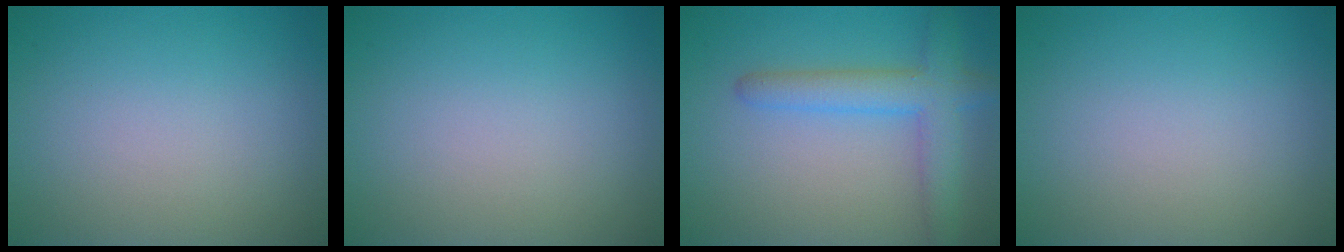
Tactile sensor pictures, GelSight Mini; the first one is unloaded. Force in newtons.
{"total": 0.0}
{"total": 4.4, "press": 4.4, "slide": 0.3}
{"total": 0.0}